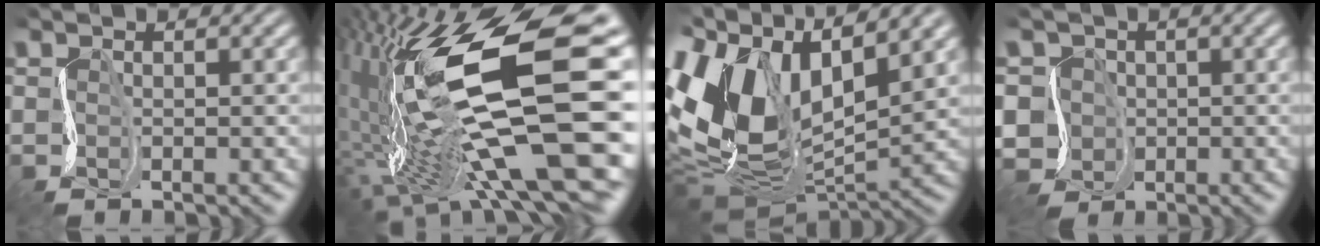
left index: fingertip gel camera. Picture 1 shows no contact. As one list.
[{"total": 16.9, "force": [0.3, 5.6, 15.9], "torque": [-0.298, 0.008, 0.002]}, {"total": 13.0, "force": [3.3, 7.4, 10.1], "torque": [-0.223, -0.005, 0.057]}, {"total": 6.6, "force": [-2.2, 6.1, 1.5], "torque": [-0.037, 0.001, -0.069]}]